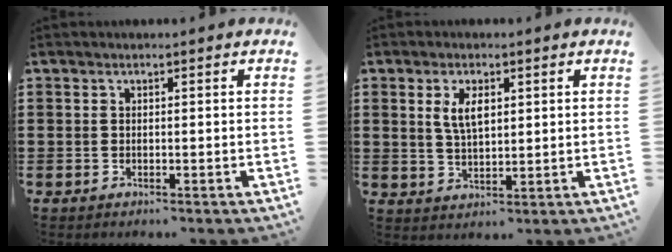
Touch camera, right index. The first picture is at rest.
{"total": 4.5, "force": [1.5, 2.0, 3.8], "torque": [-0.080, 0.006, 0.024]}